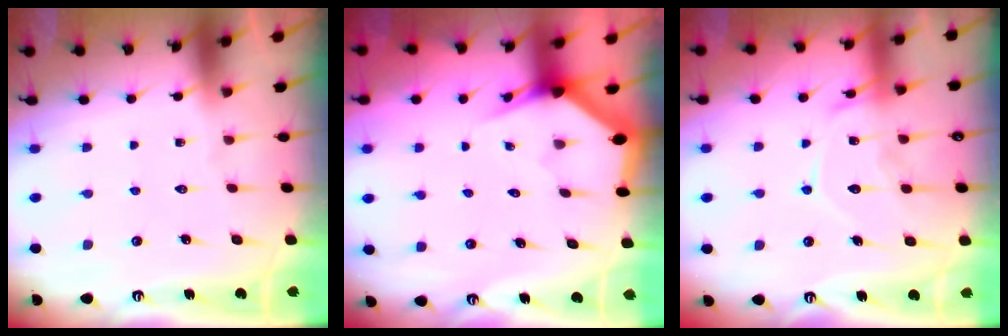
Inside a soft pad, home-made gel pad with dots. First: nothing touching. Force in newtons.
{"total": 3.1, "press": 3.1, "slide": 0.1}
{"total": 14.0, "press": 13.9, "slide": 1.0}